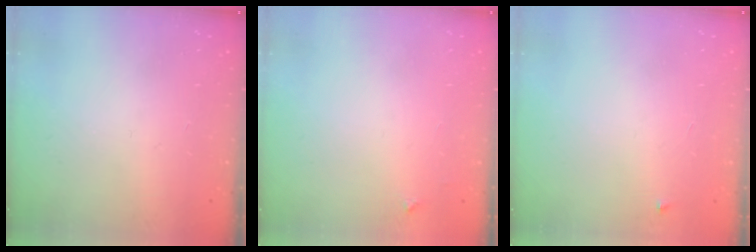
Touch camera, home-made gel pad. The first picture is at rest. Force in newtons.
{"total": 3.3, "press": 3.3, "slide": 0.4}
{"total": 2.5, "press": 2.4, "slide": 0.4}